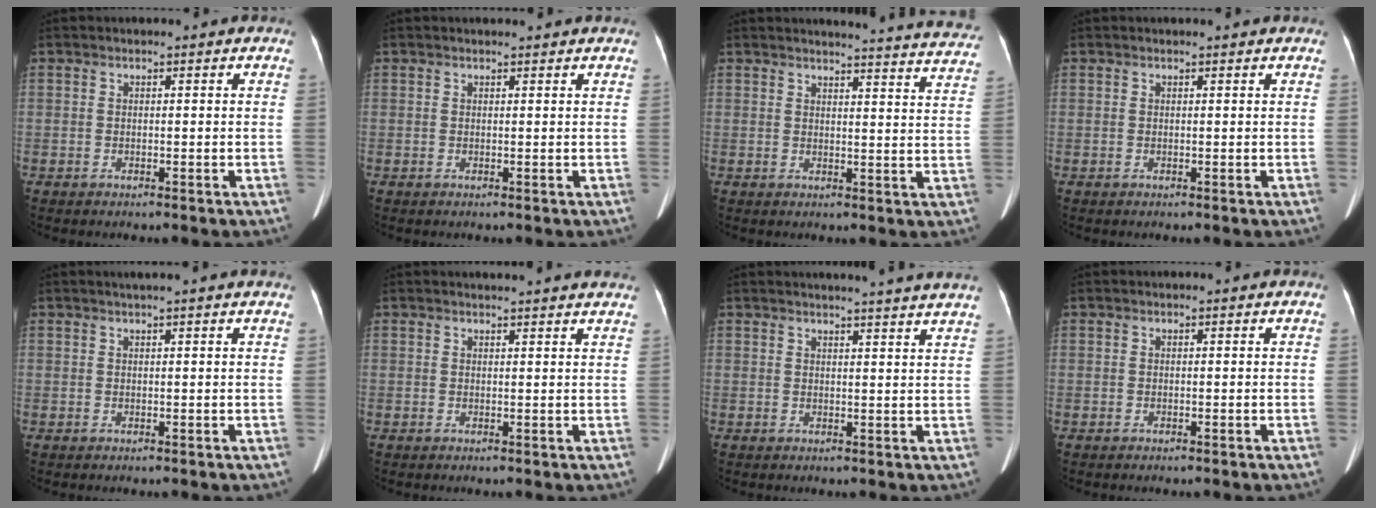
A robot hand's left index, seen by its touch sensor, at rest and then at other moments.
{"total": 2.1, "force": [2.0, 0.2, 0.5], "torque": [-0.012, 0.013, 0.020]}
{"total": 19.8, "force": [19.4, 0.7, 4.0], "torque": [-0.039, -0.096, 0.196]}
{"total": 1.0, "force": [1.0, 0.0, 0.3], "torque": [-0.012, 0.004, 0.010]}
{"total": 2.4, "force": [2.0, -0.5, 1.3], "torque": [-0.016, 0.015, 0.032]}
{"total": 8.6, "force": [8.2, 0.3, 2.6], "torque": [-0.030, 0.009, 0.073]}
{"total": 11.1, "force": [10.3, -1.2, 4.0], "torque": [-0.052, -0.027, 0.100]}
{"total": 0.0}